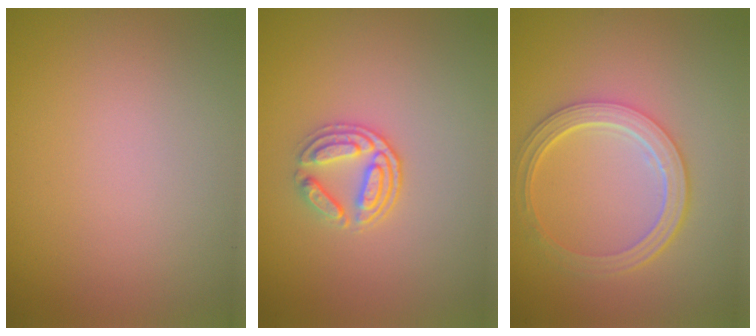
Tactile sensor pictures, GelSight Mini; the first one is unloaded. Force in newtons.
{"total": 2.9, "press": 2.5, "slide": 1.6}
{"total": 4.8, "press": 3.6, "slide": 3.2}